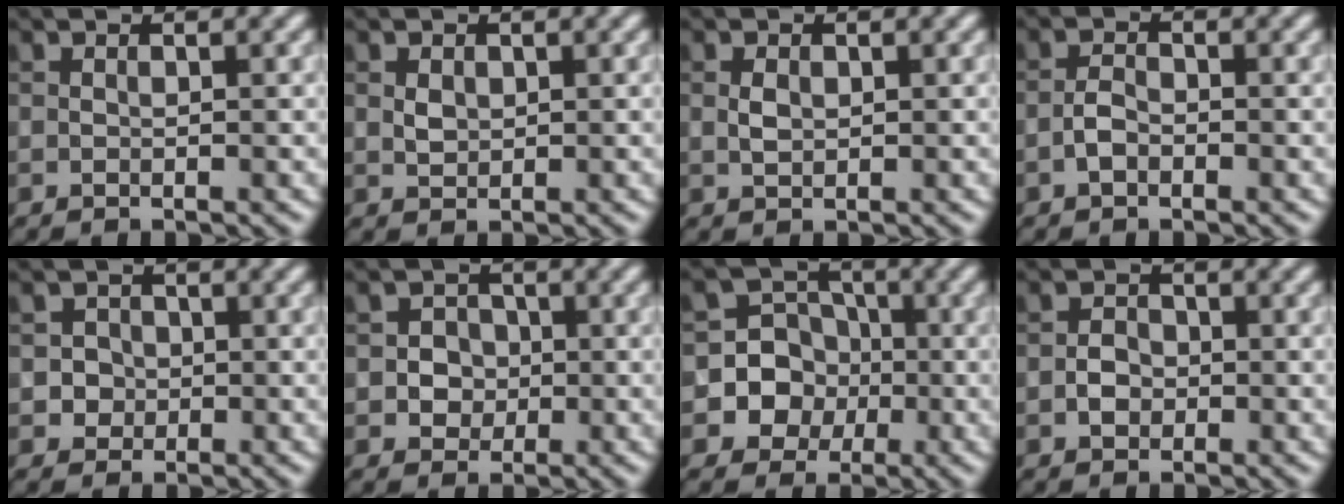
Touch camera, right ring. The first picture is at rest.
{"total": 1.1, "force": [0.3, 0.9, 0.6], "torque": [-0.013, 0.000, 0.009]}
{"total": 1.1, "force": [0.2, 0.8, 0.8], "torque": [-0.020, 0.000, 0.005]}
{"total": 1.5, "force": [-0.8, 0.7, 1.0], "torque": [-0.019, 0.004, -0.020]}
{"total": 1.8, "force": [-0.2, 1.8, 0.4], "torque": [0.020, 0.003, -0.006]}
{"total": 2.4, "force": [-0.3, 2.2, 0.8], "torque": [0.010, 0.000, -0.016]}
{"total": 9.1, "force": [-2.3, 8.7, 1.5], "torque": [-0.029, 0.013, -0.057]}
{"total": 1.5, "force": [-0.6, 1.2, 0.7], "torque": [-0.010, 0.003, -0.013]}